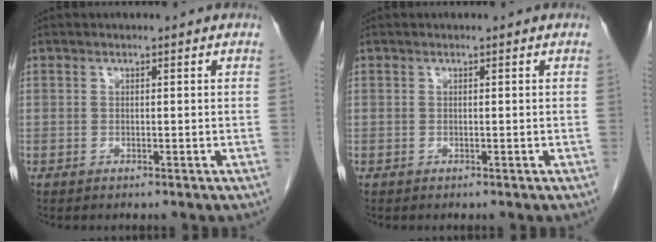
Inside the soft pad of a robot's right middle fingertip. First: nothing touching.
{"total": 0.0}